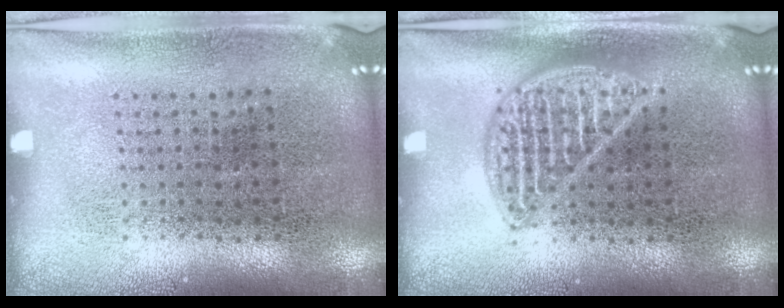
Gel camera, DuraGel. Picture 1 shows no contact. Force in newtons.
{"total": 1.9, "press": 1.9, "slide": 0.3}